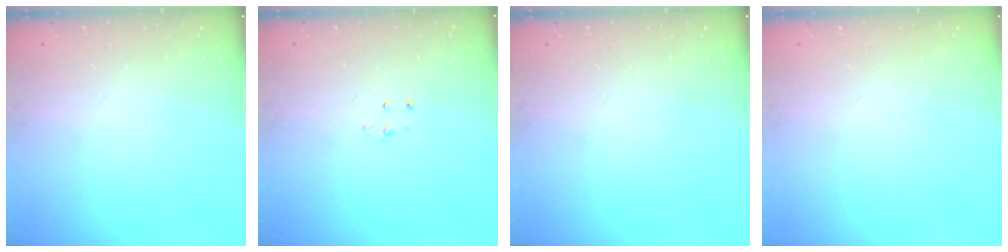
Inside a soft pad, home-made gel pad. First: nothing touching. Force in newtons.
{"total": 3.8, "press": 3.8, "slide": 0.3}
{"total": 0.0}
{"total": 0.0}